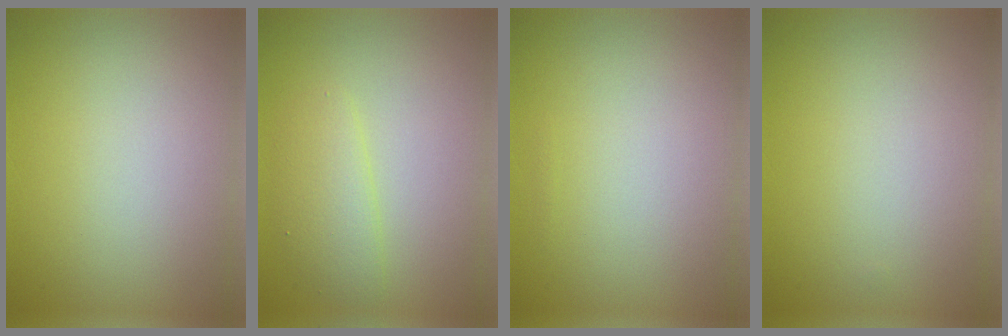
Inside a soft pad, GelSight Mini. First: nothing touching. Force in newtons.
{"total": 2.4, "press": 2.4, "slide": 0.1}
{"total": 0.0}
{"total": 0.0}